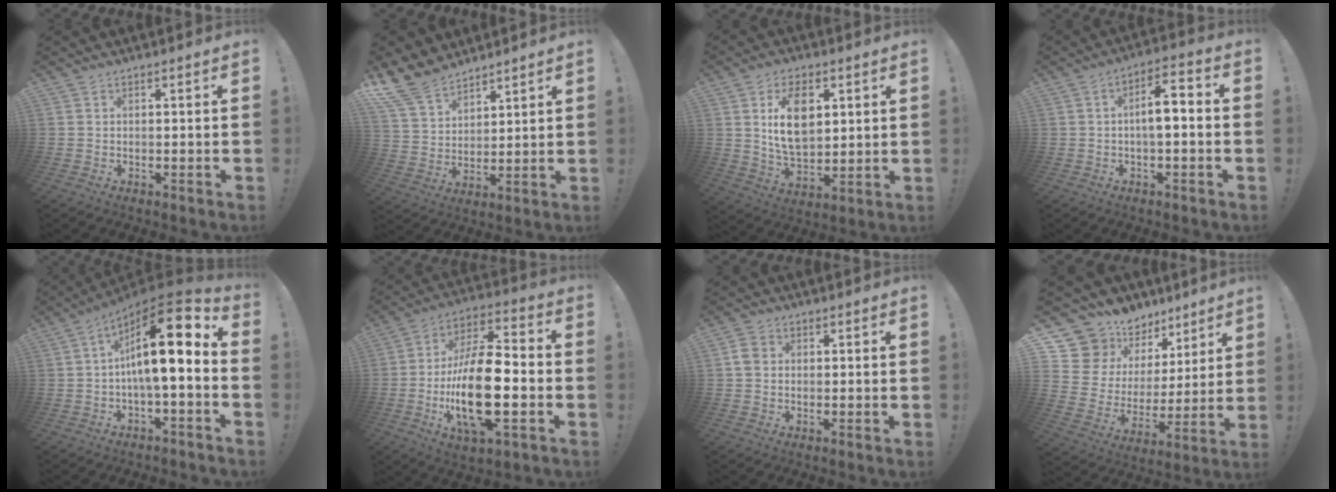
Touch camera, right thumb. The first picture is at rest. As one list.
[{"total": 12.8, "force": [10.3, 6.4, 4.1], "torque": [-0.087, -0.069, 0.200]}, {"total": 13.2, "force": [3.8, 8.1, 9.7], "torque": [-0.158, -0.011, 0.063]}, {"total": 7.8, "force": [-0.7, 2.6, 7.3], "torque": [-0.112, 0.008, -0.016]}, {"total": 17.0, "force": [2.8, 4.2, 16.2], "torque": [-0.259, -0.021, 0.039]}, {"total": 21.5, "force": [-4.6, 8.3, 19.3], "torque": [-0.374, 0.008, -0.079]}, {"total": 3.7, "force": [0.3, 3.0, 2.3], "torque": [-0.037, 0.007, 0.007]}, {"total": 13.8, "force": [11.1, 7.8, 2.0], "torque": [-0.055, -0.097, 0.220]}]